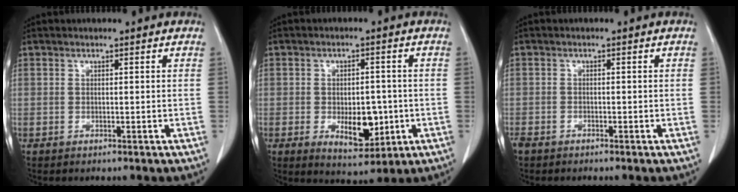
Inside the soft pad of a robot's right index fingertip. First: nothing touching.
{"total": 7.3, "force": [-1.7, 3.7, 6.0], "torque": [-0.087, -0.003, -0.013]}
{"total": 2.0, "force": [-1.6, 1.0, 0.6], "torque": [-0.015, -0.002, -0.027]}